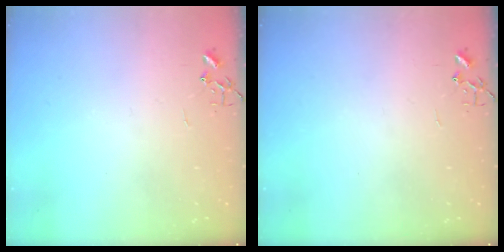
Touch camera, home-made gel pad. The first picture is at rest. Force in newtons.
{"total": 0.0}